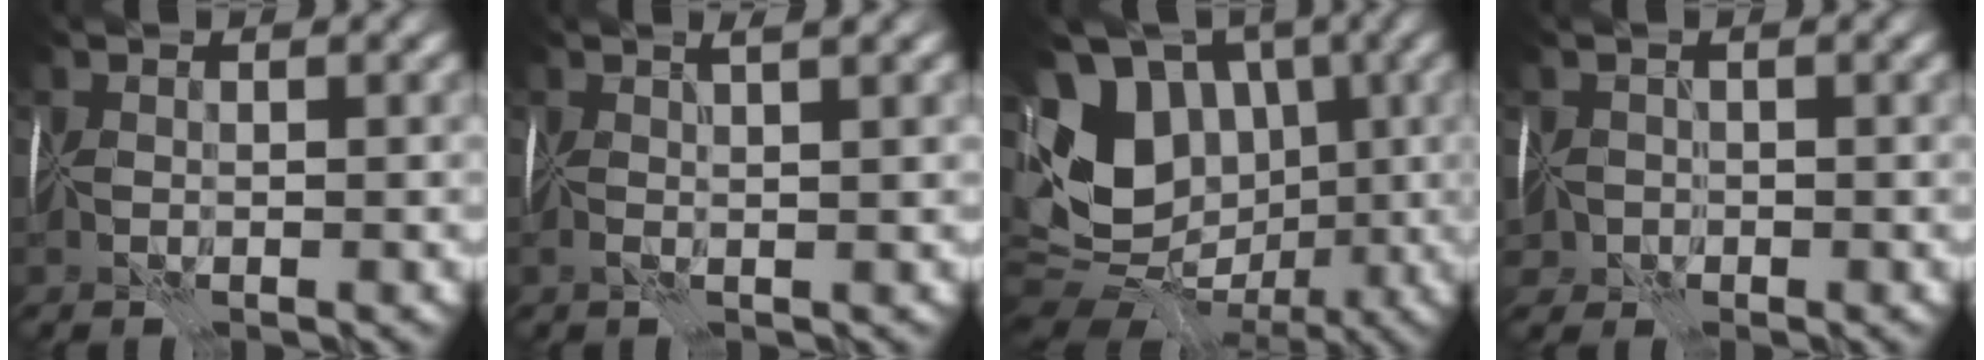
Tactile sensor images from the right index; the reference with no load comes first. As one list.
[{"total": 2.0, "force": [0.8, -0.7, 1.7], "torque": [-0.025, 0.000, 0.013]}, {"total": 11.6, "force": [-0.5, 9.1, 7.3], "torque": [-0.133, 0.010, -0.012]}, {"total": 3.2, "force": [-1.3, 2.7, 1.3], "torque": [-0.014, 0.000, -0.026]}]